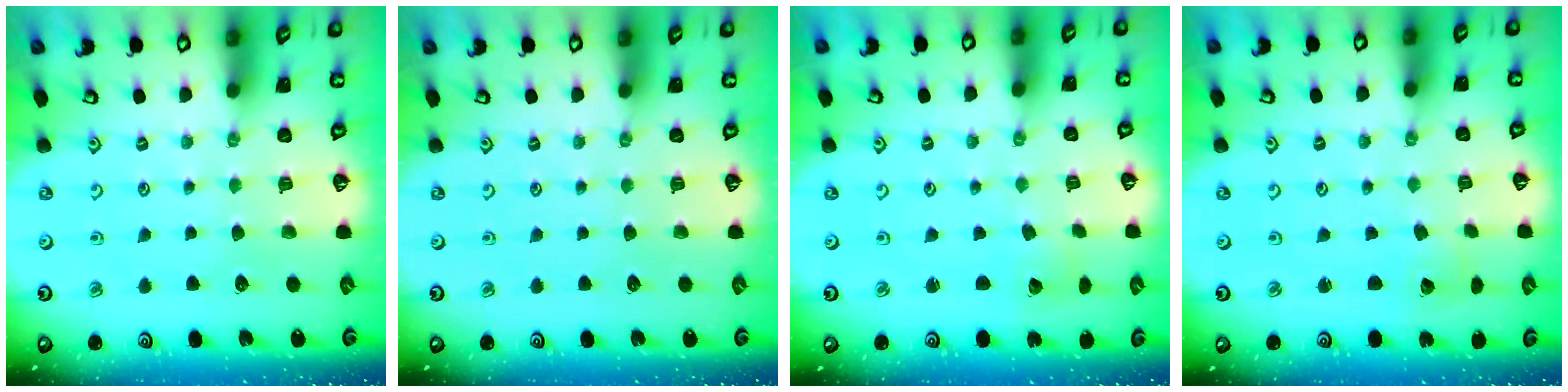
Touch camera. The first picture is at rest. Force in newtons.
{"total": 0.0}
{"total": 1.8, "press": 1.8, "slide": 0.1}
{"total": 1.8, "press": 1.8, "slide": 0.1}